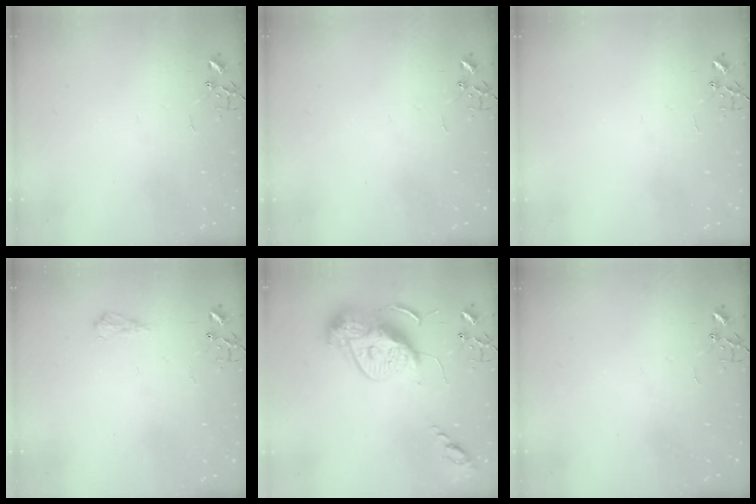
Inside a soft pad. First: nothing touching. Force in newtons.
{"total": 0.0}
{"total": 0.0}
{"total": 8.2, "press": 8.2, "slide": 0.9}
{"total": 16.1, "press": 16.0, "slide": 1.6}
{"total": 0.0}